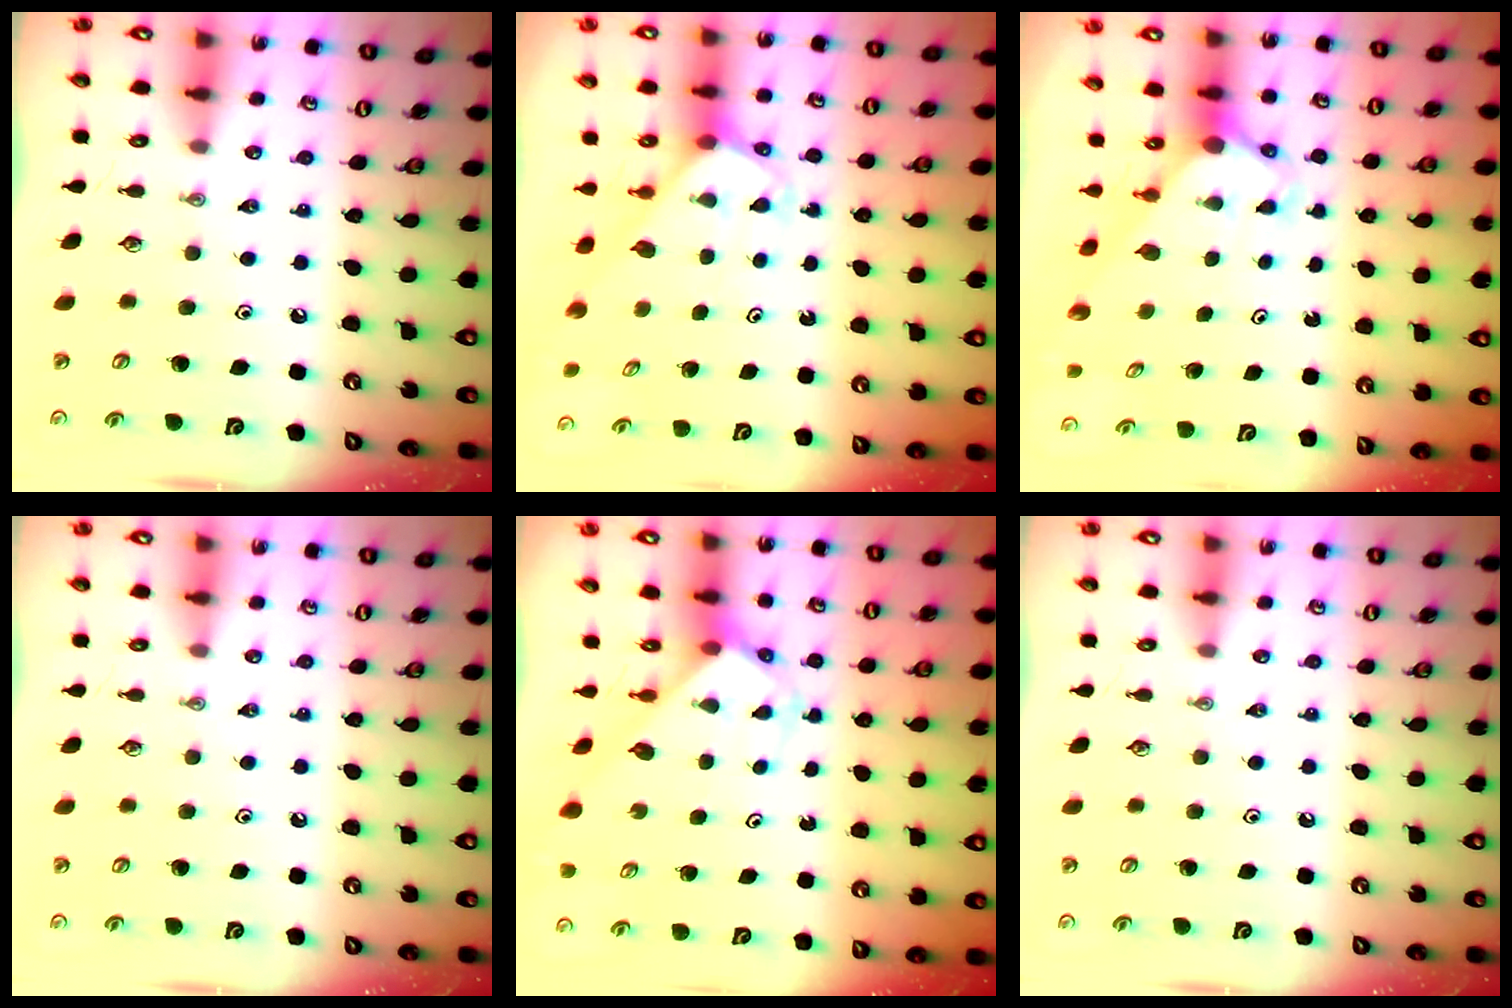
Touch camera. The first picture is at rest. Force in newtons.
{"total": 2.8, "press": 2.8, "slide": 0.1}
{"total": 3.1, "press": 3.1, "slide": 0.3}
{"total": 0.0}
{"total": 2.9, "press": 2.9, "slide": 0.1}
{"total": 0.0}